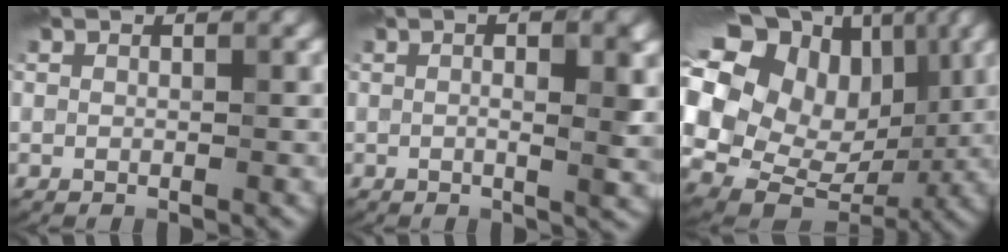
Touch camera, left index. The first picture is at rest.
{"total": 4.5, "force": [0.4, 1.0, 4.4], "torque": [-0.057, 0.009, -0.002]}
{"total": 15.8, "force": [4.4, 11.7, 9.6], "torque": [-0.201, 0.028, 0.092]}